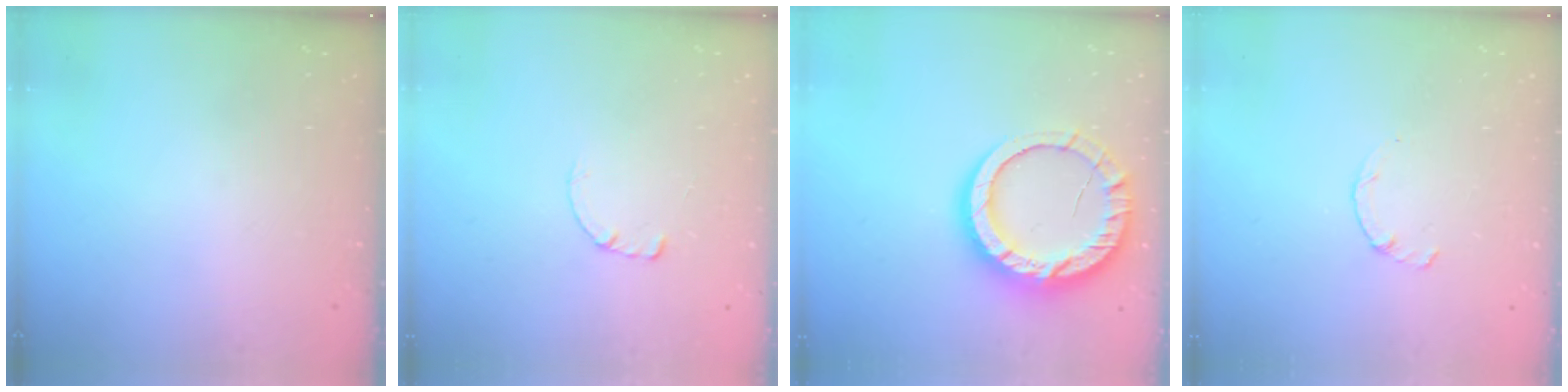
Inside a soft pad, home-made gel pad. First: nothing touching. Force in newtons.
{"total": 0.7, "press": 0.7, "slide": 0.2}
{"total": 16.7, "press": 16.6, "slide": 1.4}
{"total": 0.9, "press": 0.8, "slide": 0.3}